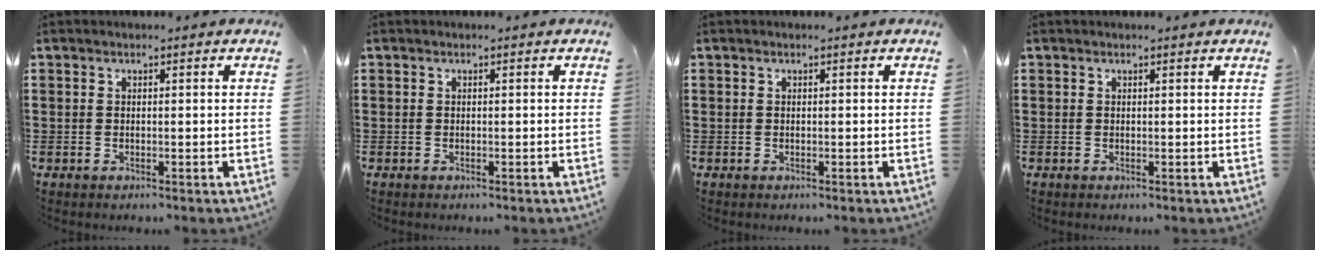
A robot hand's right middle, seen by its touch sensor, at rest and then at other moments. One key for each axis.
{"total": 0.0}
{"total": 0.0}
{"total": 0.0}